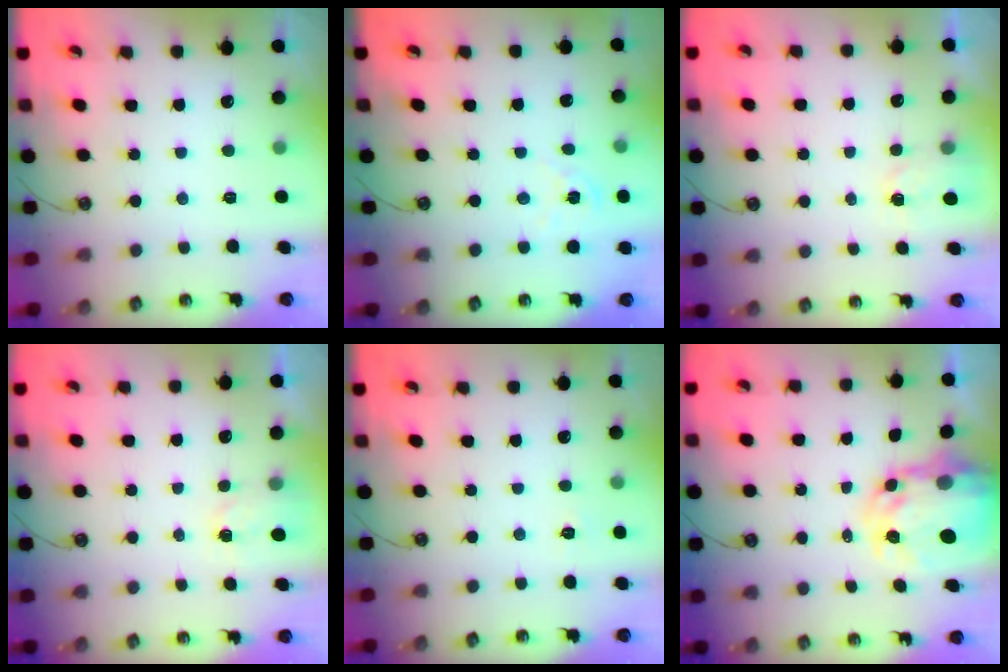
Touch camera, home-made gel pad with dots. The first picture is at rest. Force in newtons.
{"total": 3.4, "press": 3.4, "slide": 0.1}
{"total": 2.0, "press": 2.0, "slide": 0.4}
{"total": 2.0, "press": 2.0, "slide": 0.4}
{"total": 2.7, "press": 2.7, "slide": 0.4}
{"total": 7.6, "press": 7.6, "slide": 0.7}